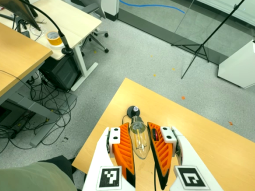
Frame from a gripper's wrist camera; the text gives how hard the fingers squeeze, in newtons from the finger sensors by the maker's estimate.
{"total": 19.5, "left": 21.0, "right": 18.1}